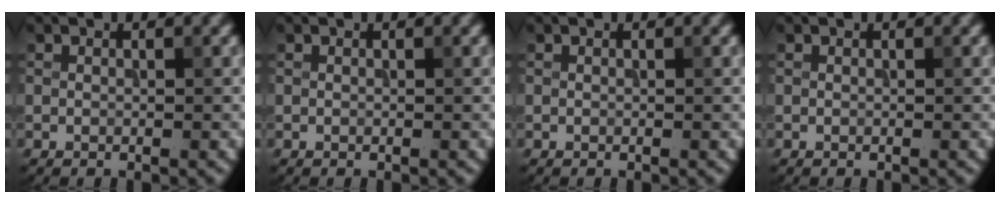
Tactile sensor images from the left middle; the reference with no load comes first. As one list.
[{"total": 0.0}, {"total": 0.0}, {"total": 0.0}]